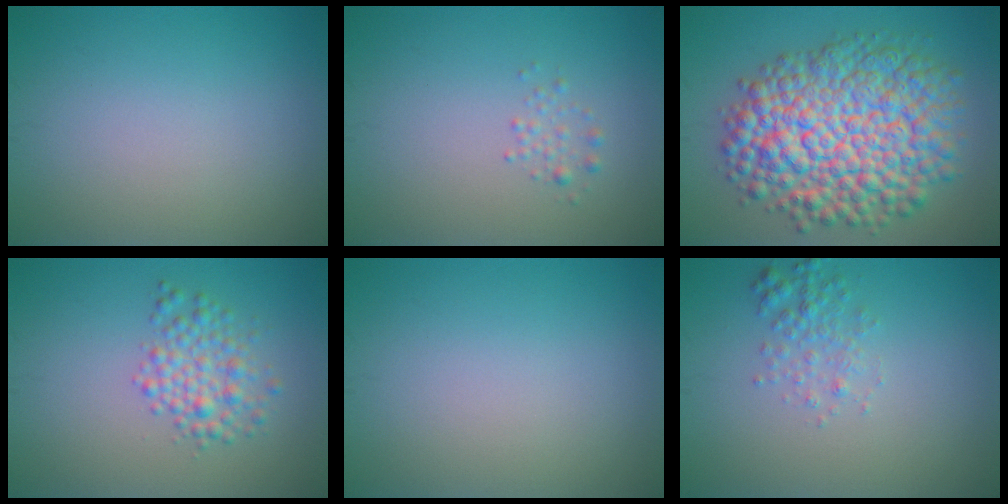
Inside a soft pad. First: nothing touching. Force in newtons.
{"total": 1.0, "press": 1.0, "slide": 0.0}
{"total": 12.4, "press": 12.4, "slide": 0.4}
{"total": 3.1, "press": 3.1, "slide": 0.0}
{"total": 0.0}
{"total": 2.0, "press": 2.0, "slide": 0.1}